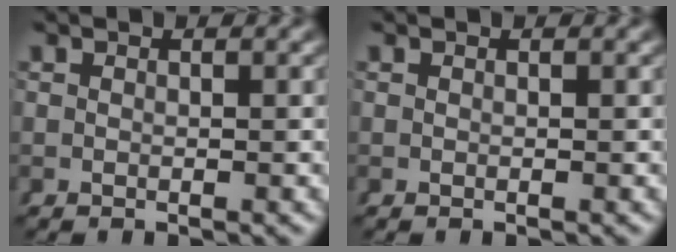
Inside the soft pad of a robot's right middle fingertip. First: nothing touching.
{"total": 0.0}